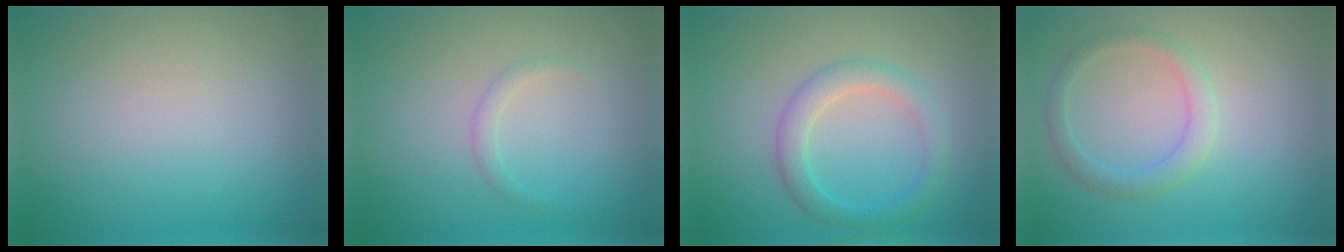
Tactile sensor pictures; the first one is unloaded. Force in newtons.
{"total": 0.9, "press": 0.9, "slide": 0.1}
{"total": 3.0, "press": 3.0, "slide": 0.1}
{"total": 2.1, "press": 2.0, "slide": 0.3}